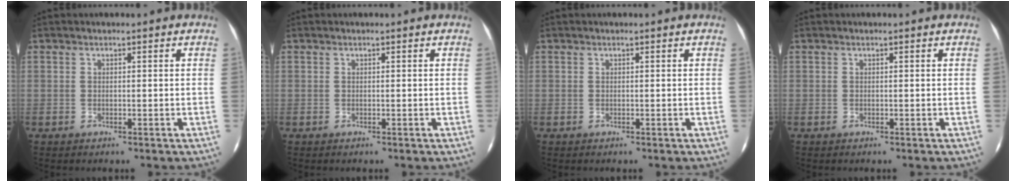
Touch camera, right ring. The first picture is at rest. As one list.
[{"total": 0.0}, {"total": 0.0}, {"total": 0.0}]